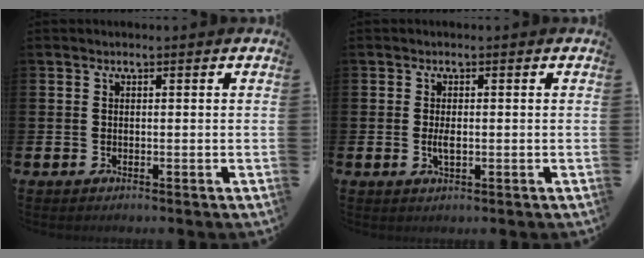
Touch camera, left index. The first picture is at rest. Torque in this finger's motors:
{"motor_torque": [0.45, 0.09, 0.06, 0.08]}